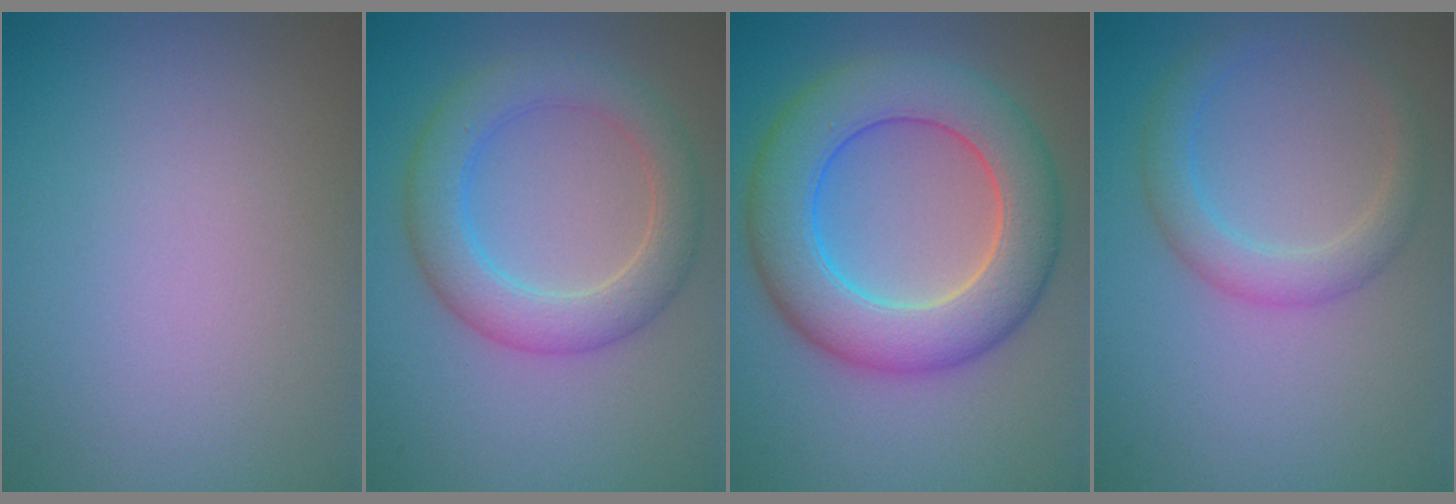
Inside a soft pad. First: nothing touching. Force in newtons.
{"total": 5.1, "press": 5.1, "slide": 0.5}
{"total": 9.3, "press": 9.3, "slide": 0.2}
{"total": 2.9, "press": 2.9, "slide": 0.2}